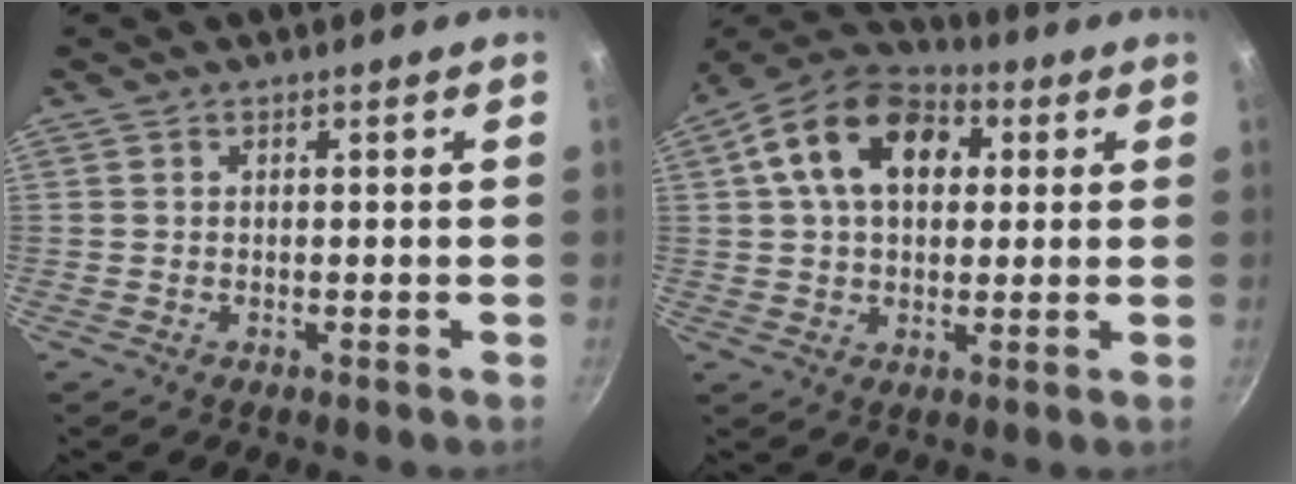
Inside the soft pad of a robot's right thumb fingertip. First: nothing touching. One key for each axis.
{"total": 16.5, "fx": 4.4, "fy": 11.2, "fz": 11.3, "tx": -0.170, "ty": 0.020, "tz": 0.057}